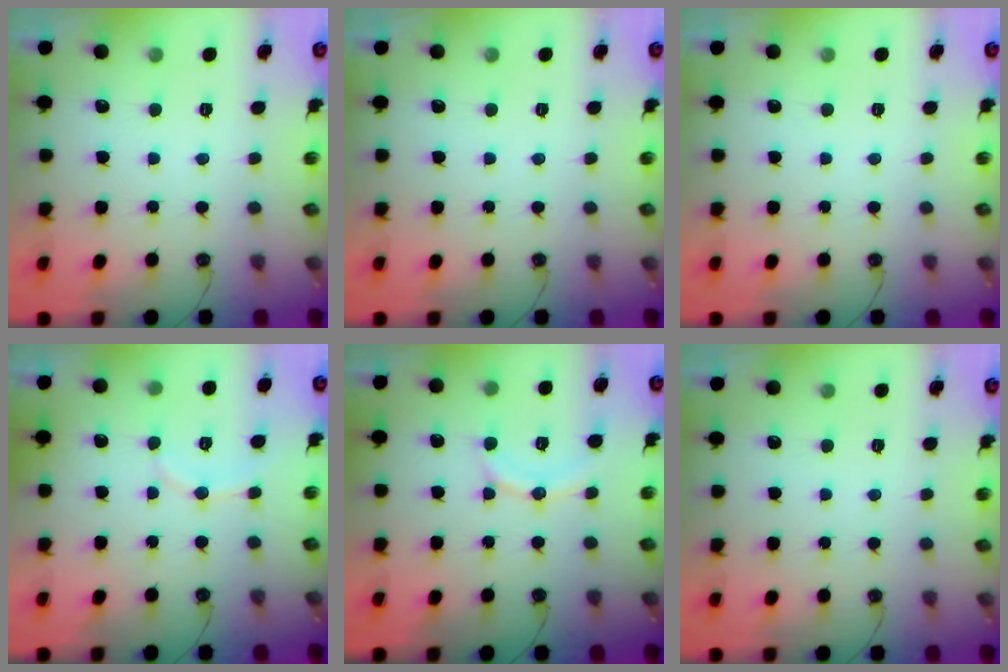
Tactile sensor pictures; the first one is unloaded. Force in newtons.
{"total": 0.0}
{"total": 0.0}
{"total": 5.3, "press": 5.2, "slide": 1.3}
{"total": 9.8, "press": 9.7, "slide": 1.0}
{"total": 0.0}